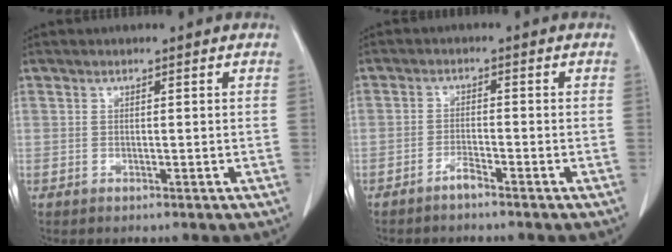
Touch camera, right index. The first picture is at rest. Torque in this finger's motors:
{"motor_torque": [0.05, -0.02, 0.00, 0.00]}